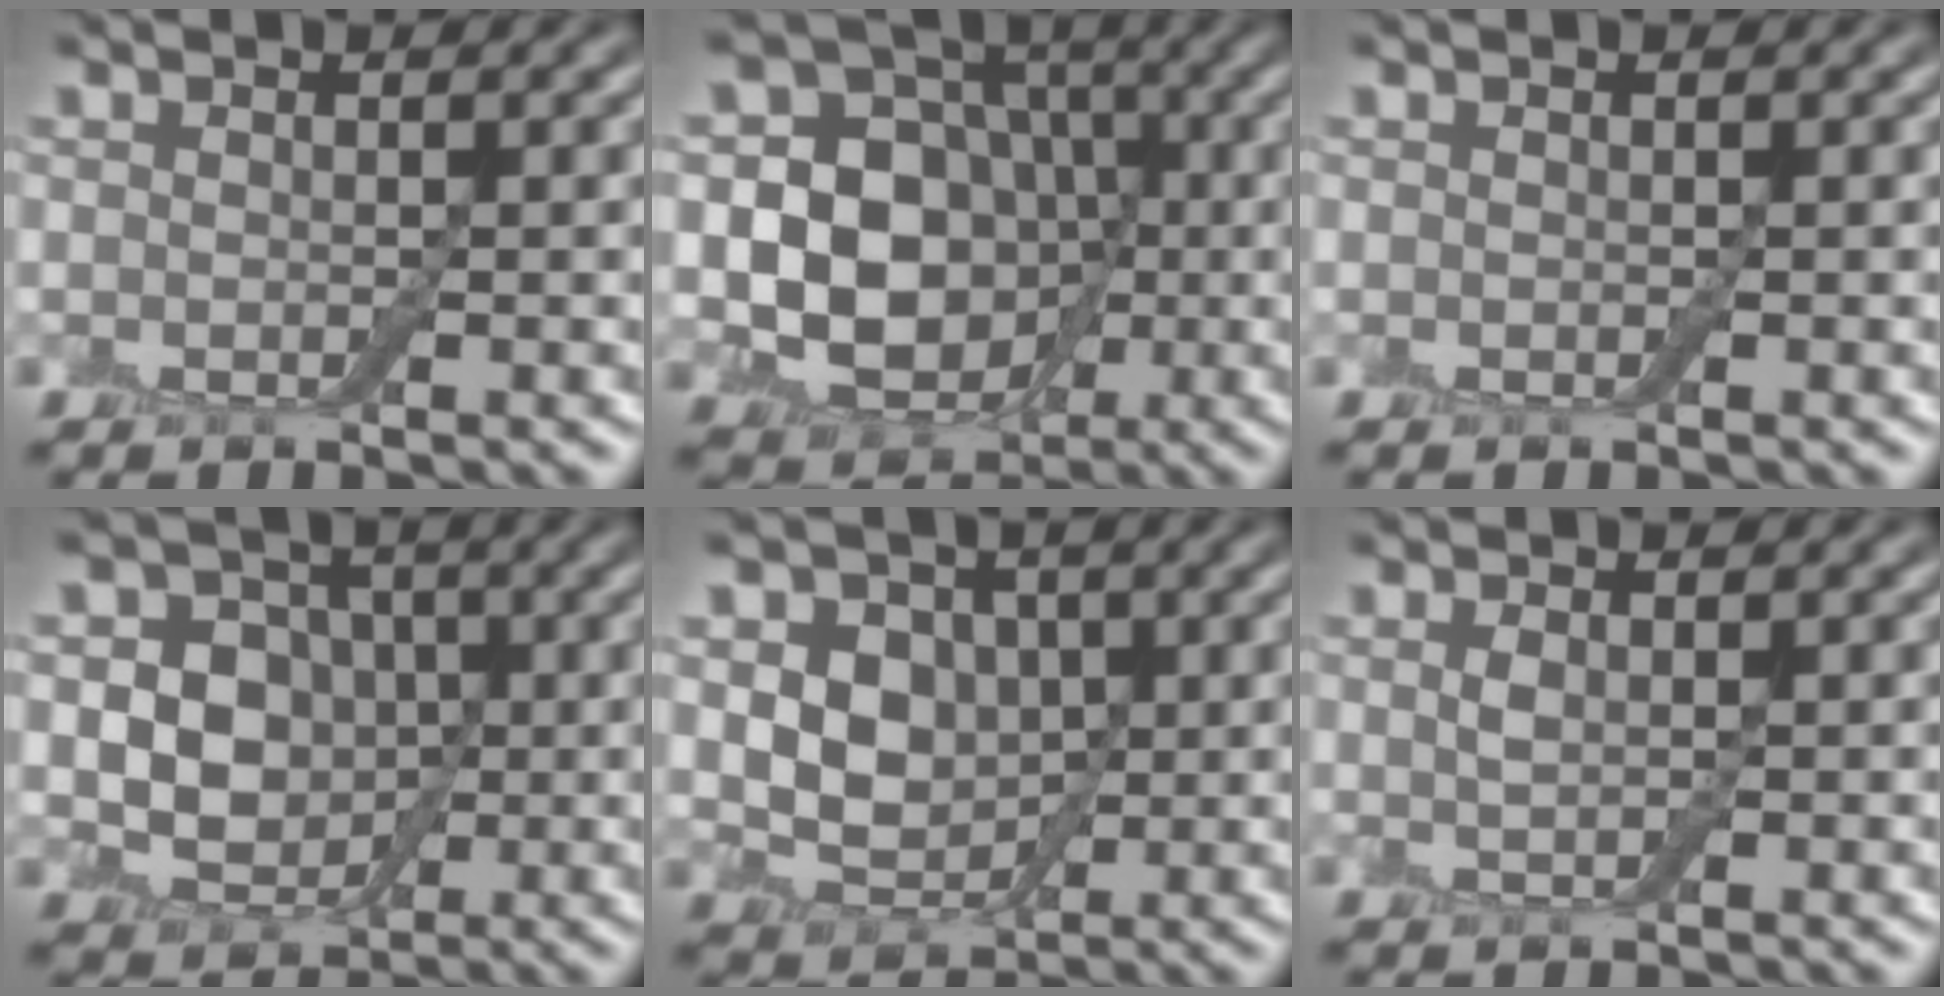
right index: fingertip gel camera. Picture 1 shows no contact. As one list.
[{"total": 8.4, "force": [-0.6, 7.0, 4.5], "torque": [-0.067, -0.005, -0.028]}, {"total": 0.0}, {"total": 5.9, "force": [0.4, 5.1, 3.0], "torque": [-0.032, 0.011, -0.010]}, {"total": 5.1, "force": [0.9, 4.0, 2.9], "torque": [-0.049, -0.001, 0.004]}, {"total": 0.8, "force": [0.4, 0.1, 0.7], "torque": [-0.021, 0.002, 0.010]}]